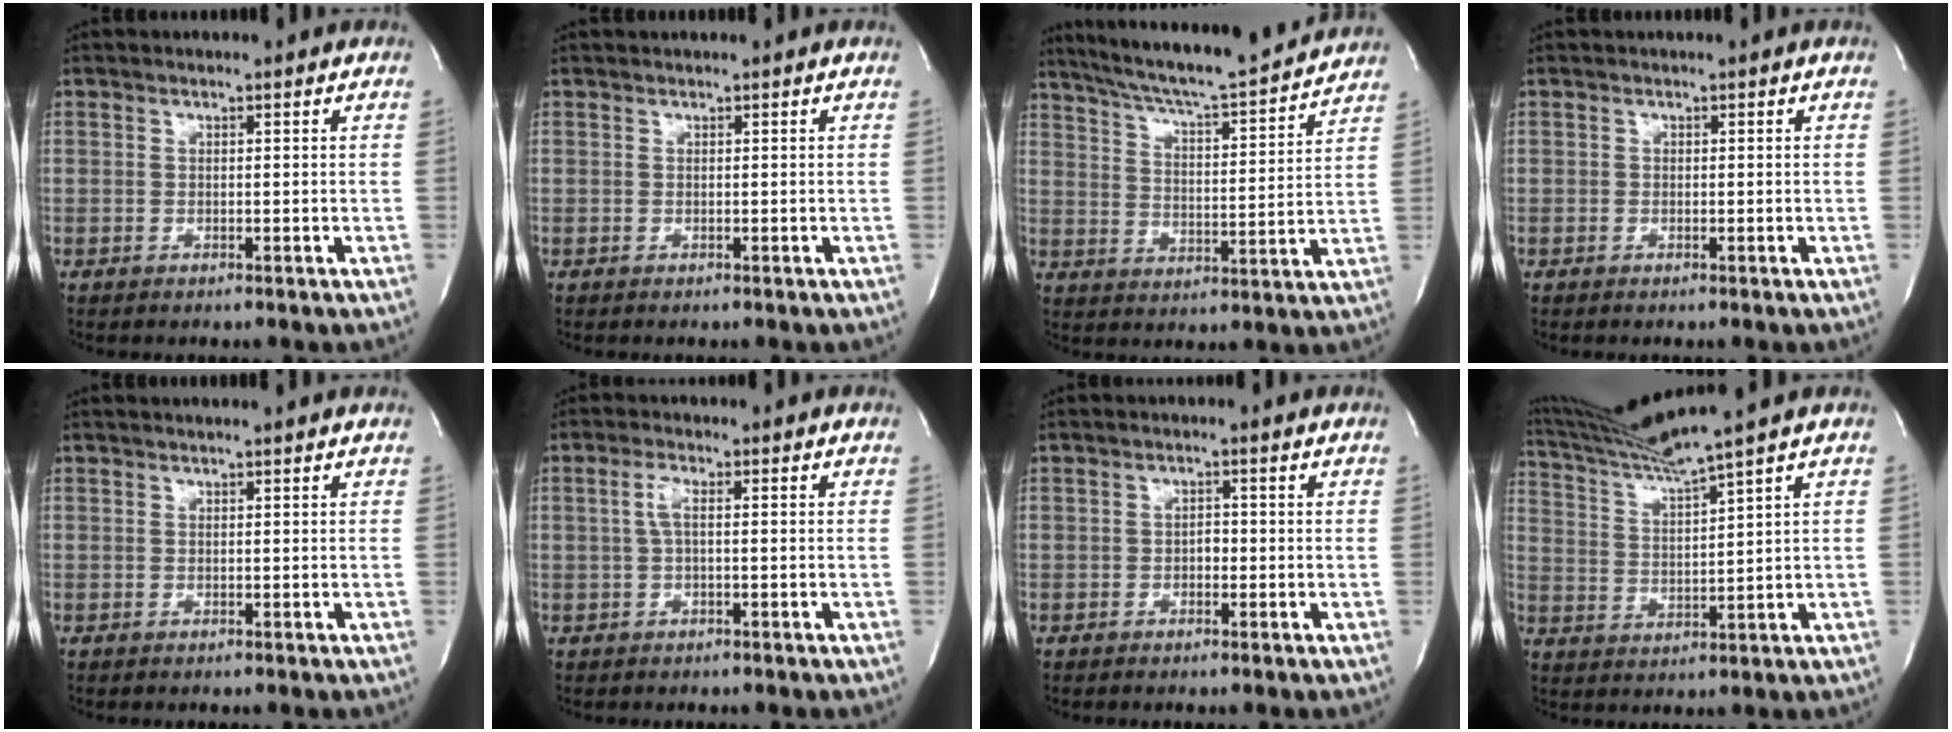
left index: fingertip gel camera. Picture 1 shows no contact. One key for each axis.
{"total": 1.0, "fx": 0.9, "fy": -0.1, "fz": 0.1, "tx": -0.010, "ty": 0.011, "tz": 0.014}
{"total": 19.3, "fx": 17.5, "fy": 0.8, "fz": 8.1, "tx": -0.137, "ty": -0.011, "tz": 0.254}
{"total": 0.0}
{"total": 2.1, "fx": 2.0, "fy": -0.1, "fz": 0.7, "tx": -0.013, "ty": 0.012, "tz": 0.021}
{"total": 2.5, "fx": 0.1, "fy": 0.6, "fz": 2.5, "tx": -0.054, "ty": 0.005, "tz": 0.003}
{"total": 1.3, "fx": -0.5, "fy": 0.8, "fz": 0.9, "tx": -0.011, "ty": 0.000, "tz": -0.011}
{"total": 9.4, "fx": 7.9, "fy": -3.0, "fz": 4.0, "tx": -0.081, "ty": -0.010, "tz": 0.152}